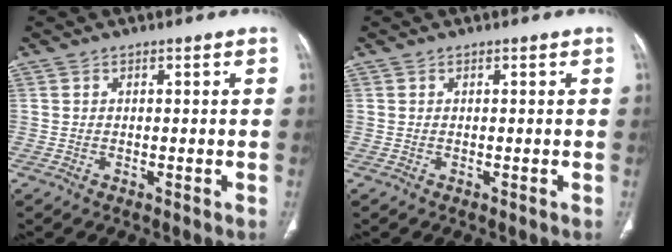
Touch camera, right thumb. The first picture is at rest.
{"total": 0.0}